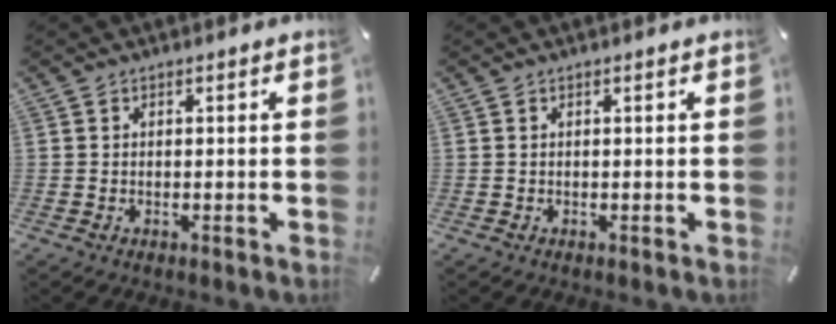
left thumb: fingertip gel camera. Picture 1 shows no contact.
{"total": 0.0}